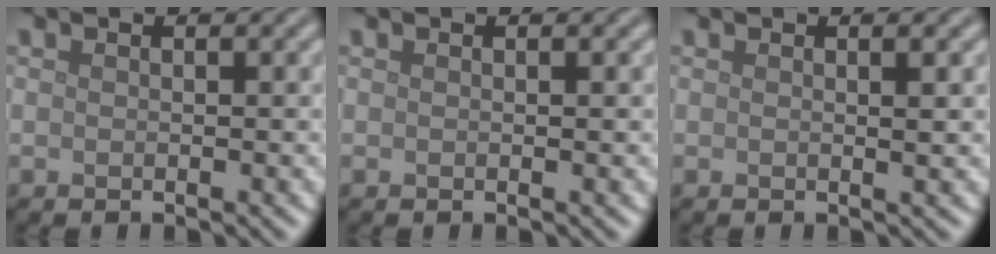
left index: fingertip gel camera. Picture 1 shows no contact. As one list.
[{"total": 0.0}, {"total": 1.1, "force": [0.3, 0.2, 1.0], "torque": [-0.011, 0.003, 0.003]}]